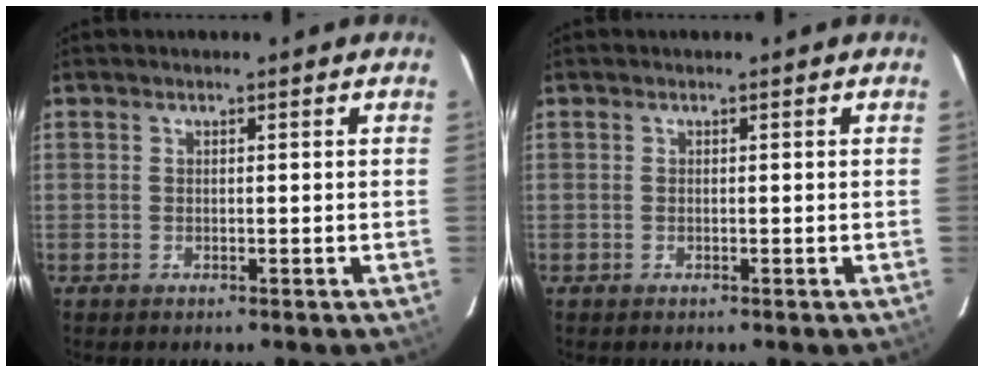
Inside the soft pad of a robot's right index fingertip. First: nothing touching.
{"total": 0.0}